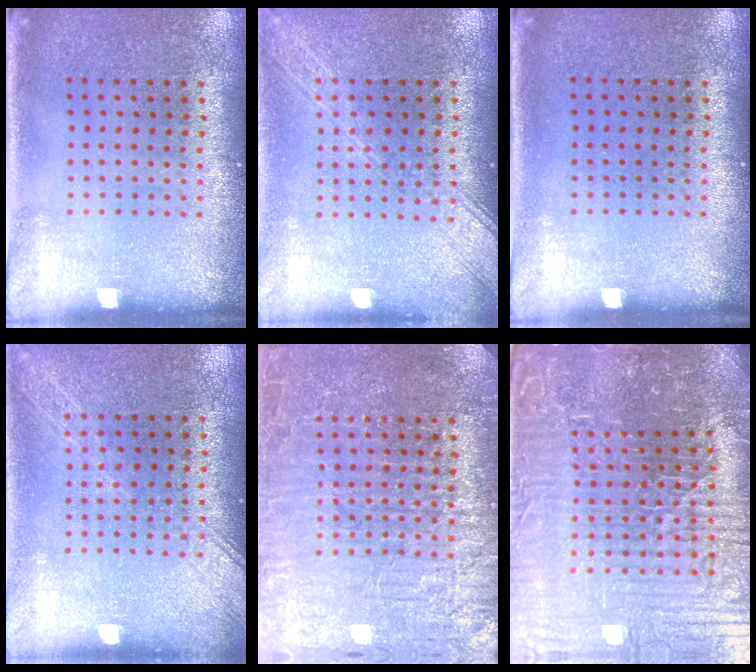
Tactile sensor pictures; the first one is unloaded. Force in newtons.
{"total": 3.4, "press": 3.3, "slide": 0.5}
{"total": 0.0}
{"total": 1.7, "press": 1.7, "slide": 0.2}
{"total": 7.1, "press": 7.1, "slide": 1.0}
{"total": 6.7, "press": 6.2, "slide": 2.5}